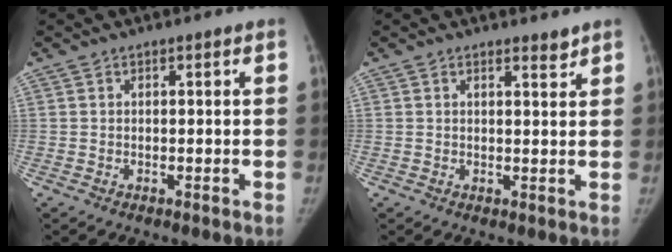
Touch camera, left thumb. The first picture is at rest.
{"total": 1.6, "force": [1.5, 0.4, 0.5], "torque": [0.004, -0.013, 0.022]}